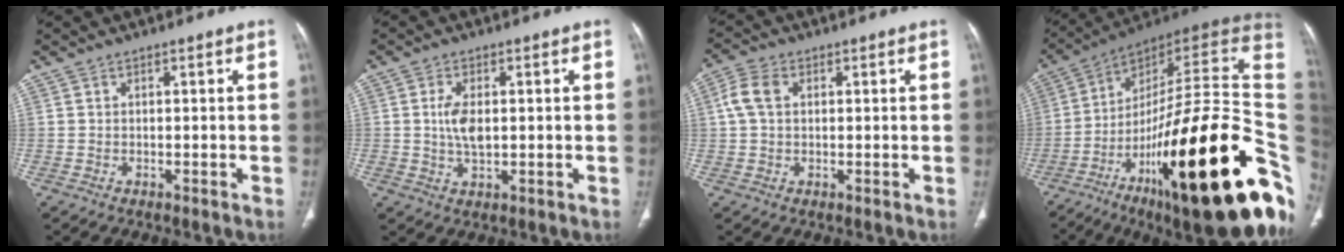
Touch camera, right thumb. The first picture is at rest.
{"total": 5.2, "force": [0.5, 2.7, 4.3], "torque": [-0.085, -0.002, 0.012]}
{"total": 5.1, "force": [1.1, 3.5, 3.6], "torque": [-0.083, 0.013, 0.020]}
{"total": 41.5, "force": [-13.0, 11.7, 37.7], "torque": [-0.460, 0.089, -0.200]}